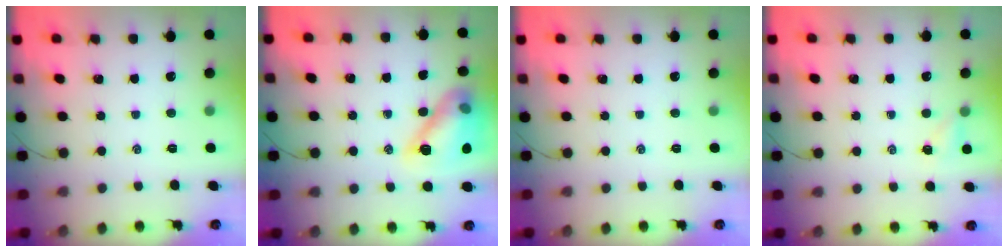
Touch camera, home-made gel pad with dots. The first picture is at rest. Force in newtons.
{"total": 14.9, "press": 14.8, "slide": 1.5}
{"total": 0.0}
{"total": 2.4, "press": 2.3, "slide": 0.9}